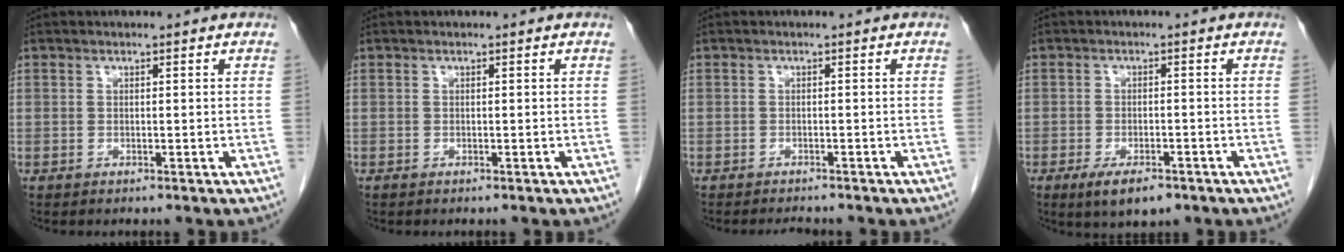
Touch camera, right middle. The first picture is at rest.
{"total": 0.0}
{"total": 1.9, "force": [-1.8, 0.2, 0.4], "torque": [-0.011, -0.008, -0.024]}
{"total": 5.2, "force": [-3.2, 1.9, 3.6], "torque": [-0.062, -0.006, -0.044]}